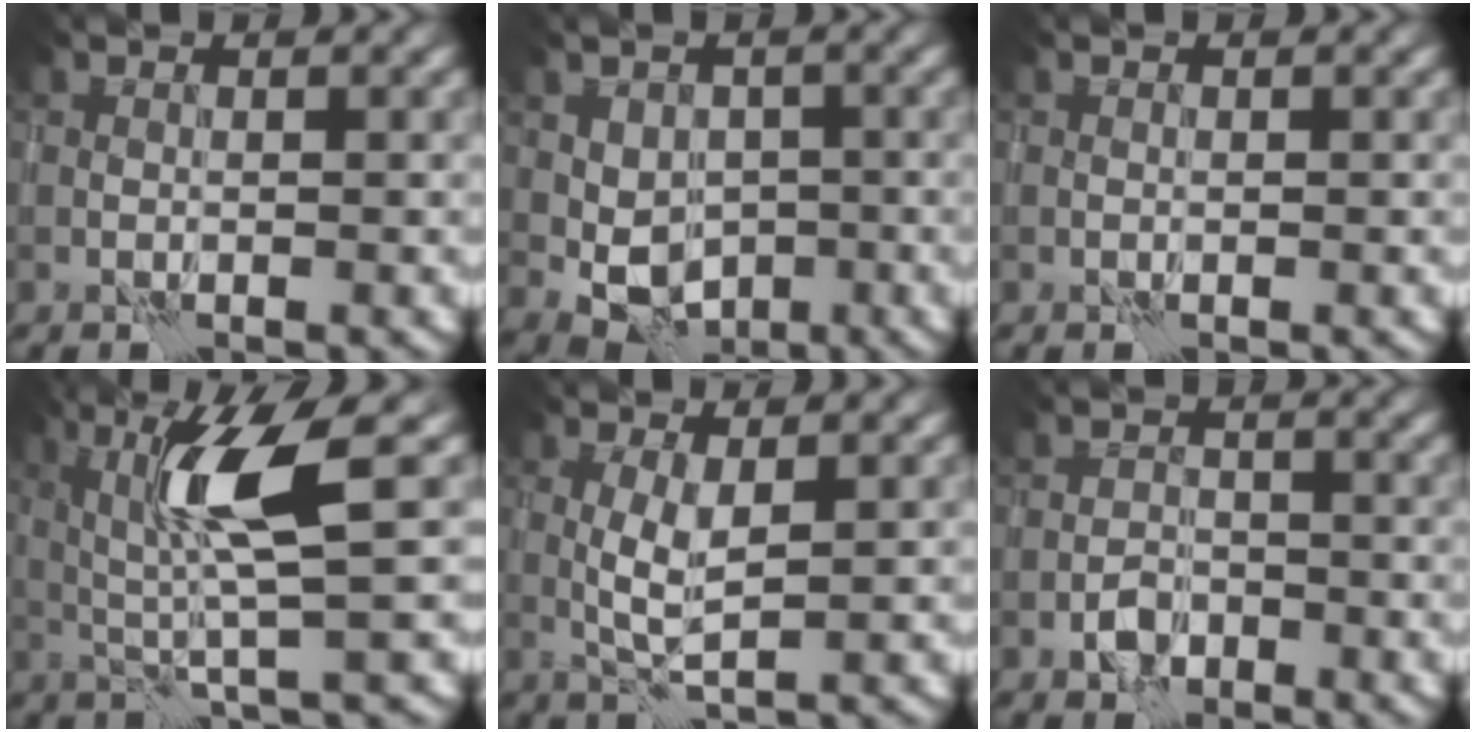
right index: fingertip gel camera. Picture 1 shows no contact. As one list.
[{"total": 4.9, "force": [-0.7, 3.8, 3.0], "torque": [-0.048, -0.003, -0.009]}, {"total": 0.0}, {"total": 6.0, "force": [1.7, 0.7, 5.7], "torque": [-0.114, 0.001, 0.034]}, {"total": 2.5, "force": [0.5, 0.6, 2.4], "torque": [-0.050, 0.002, 0.010]}, {"total": 1.8, "force": [-1.0, 1.3, 0.7], "torque": [-0.007, 0.005, -0.021]}]